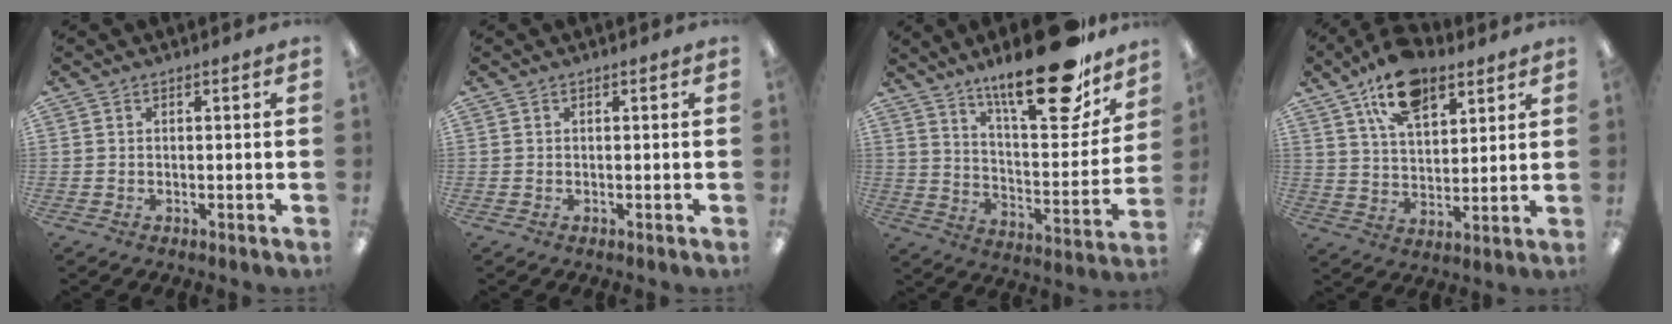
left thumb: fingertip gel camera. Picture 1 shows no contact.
{"total": 0.0}
{"total": 24.5, "force": [17.8, 7.1, 15.3], "torque": [-0.221, -0.117, 0.288]}
{"total": 14.3, "force": [9.1, 7.7, 8.0], "torque": [-0.126, -0.033, 0.164]}